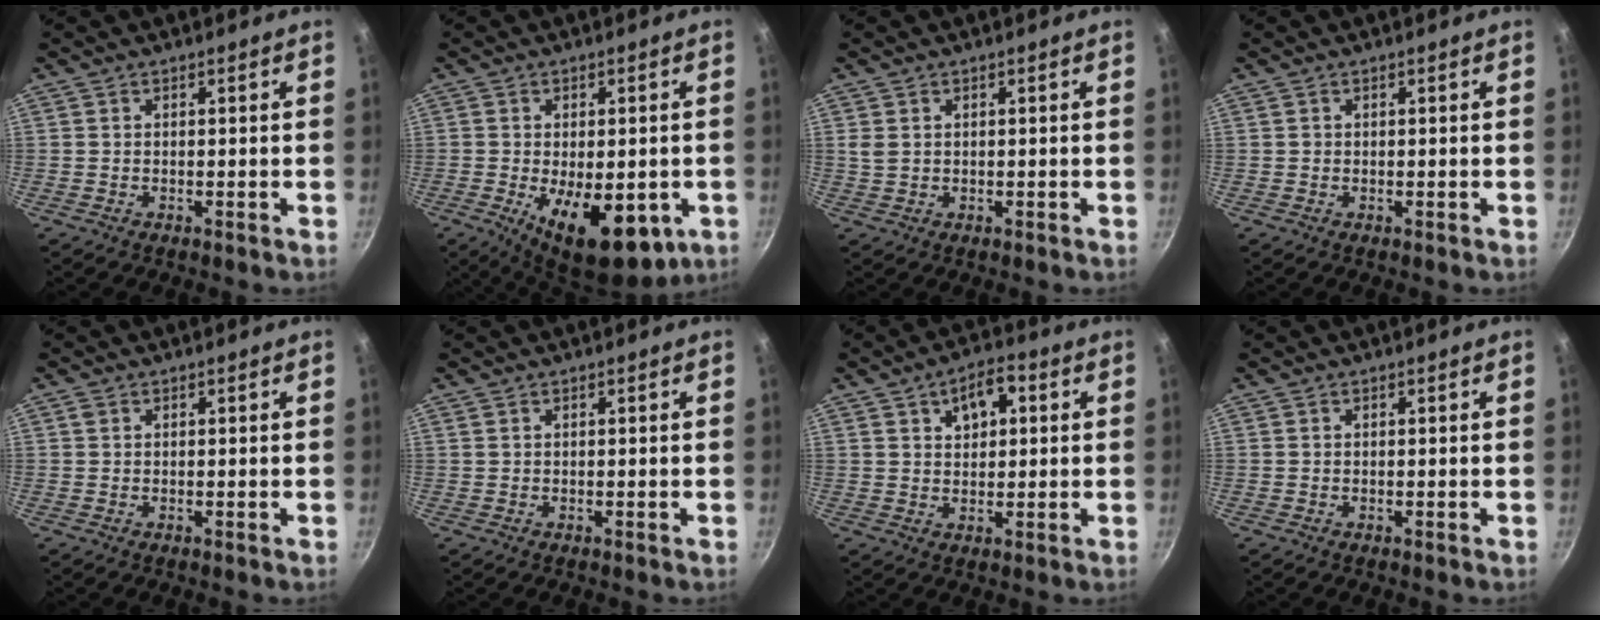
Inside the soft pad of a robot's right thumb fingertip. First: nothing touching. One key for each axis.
{"total": 15.2, "fx": -4.3, "fy": 7.3, "fz": 12.6, "tx": -0.152, "ty": -0.009, "tz": -0.046}
{"total": 1.9, "fx": 0.6, "fy": 1.5, "fz": 1.1, "tx": -0.019, "ty": 0.000, "tz": 0.016}
{"total": 0.6, "fx": 0.2, "fy": 0.6, "fz": 0.2, "tx": 0.000, "ty": 0.003, "tz": 0.002}
{"total": 0.9, "fx": 0.4, "fy": 0.7, "fz": 0.4, "tx": -0.006, "ty": 0.001, "tz": 0.004}
{"total": 0.0}
{"total": 6.9, "fx": 2.4, "fy": 4.3, "fz": 4.9, "tx": -0.049, "ty": 0.009, "tz": 0.036}
{"total": 0.0}